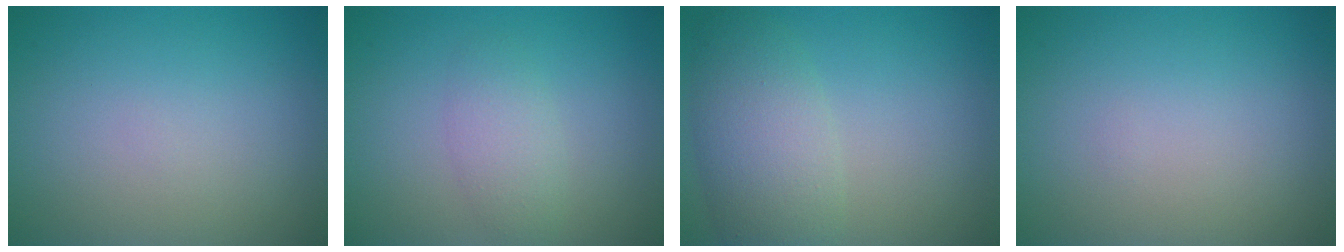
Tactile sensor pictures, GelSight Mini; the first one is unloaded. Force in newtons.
{"total": 1.5, "press": 1.5, "slide": 0.0}
{"total": 5.2, "press": 5.2, "slide": 0.3}
{"total": 0.0}